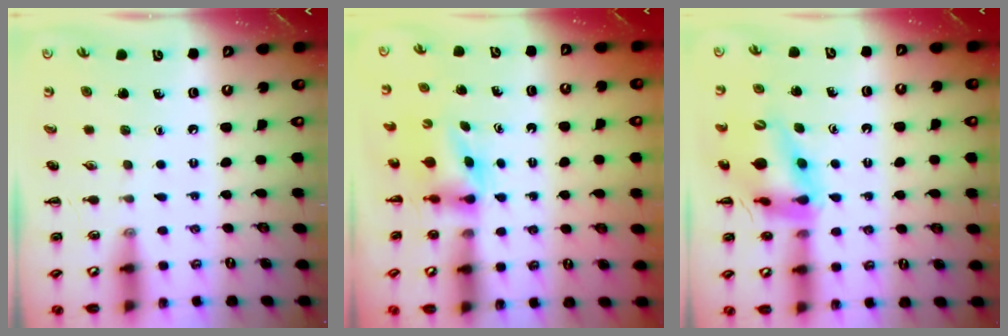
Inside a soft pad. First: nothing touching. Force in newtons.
{"total": 3.6, "press": 3.6, "slide": 0.6}
{"total": 14.8, "press": 14.3, "slide": 3.5}